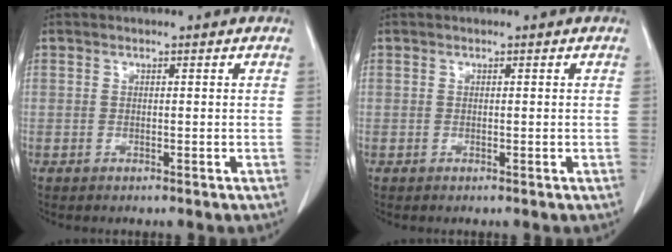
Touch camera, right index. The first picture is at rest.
{"total": 0.0}